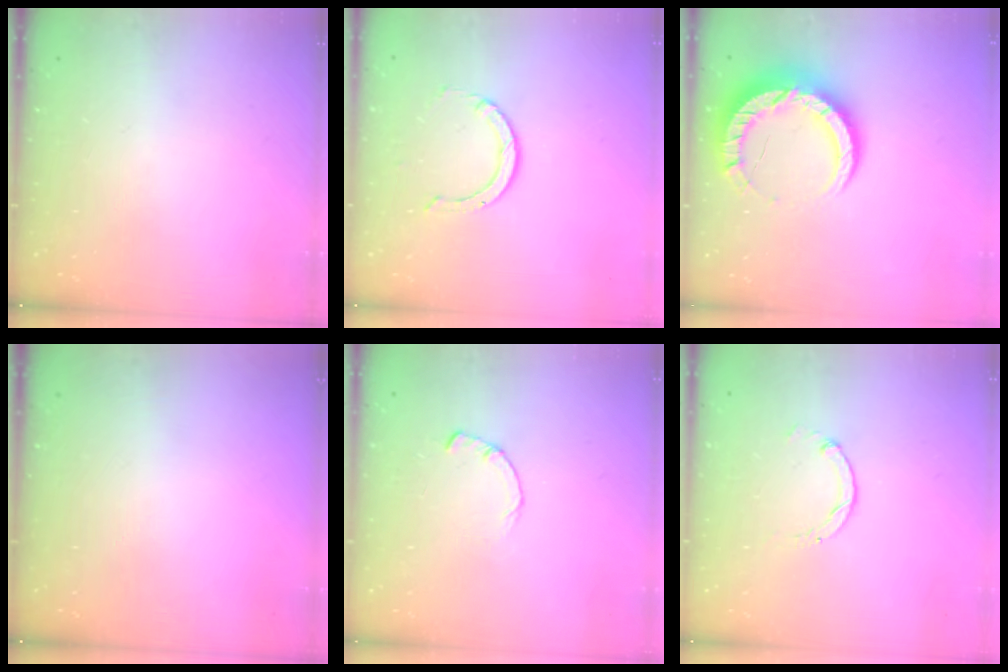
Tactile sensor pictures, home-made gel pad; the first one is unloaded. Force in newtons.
{"total": 3.3, "press": 3.3, "slide": 0.3}
{"total": 13.4, "press": 13.4, "slide": 1.1}
{"total": 0.0}
{"total": 0.8, "press": 0.8, "slide": 0.2}
{"total": 0.7, "press": 0.7, "slide": 0.2}